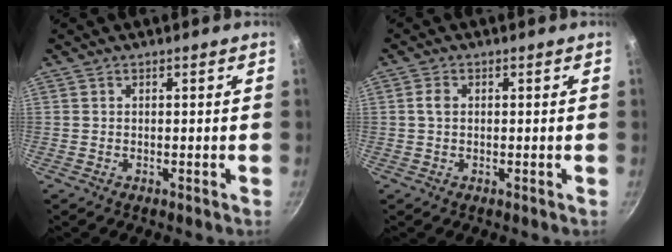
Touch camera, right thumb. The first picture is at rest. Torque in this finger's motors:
{"motor_torque": [-0.42, 0.09, 0.58, -0.53, -0.01]}